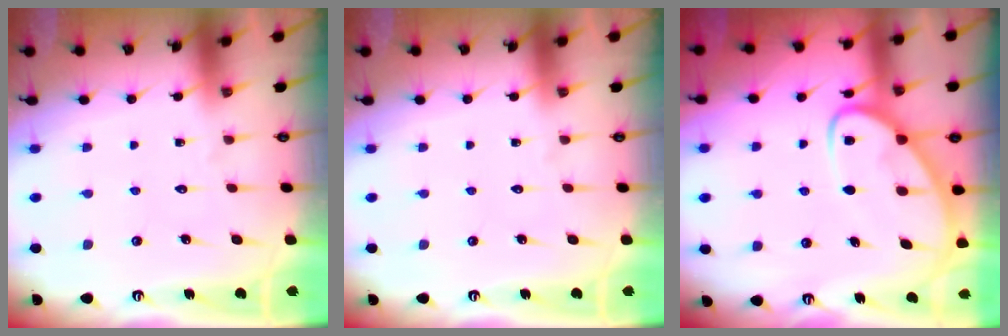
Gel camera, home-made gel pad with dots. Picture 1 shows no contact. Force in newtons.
{"total": 0.0}
{"total": 8.2, "press": 8.2, "slide": 0.8}